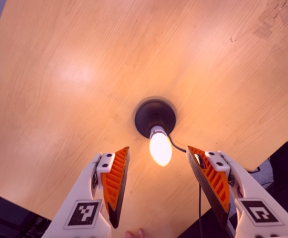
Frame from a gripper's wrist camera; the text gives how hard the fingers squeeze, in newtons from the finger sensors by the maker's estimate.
{"total": 0.0}